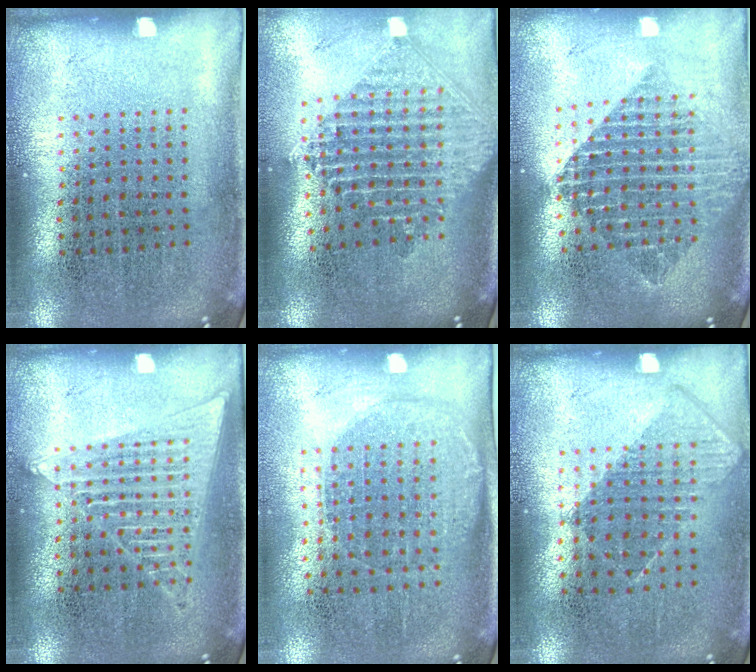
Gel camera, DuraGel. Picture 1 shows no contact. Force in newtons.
{"total": 2.4, "press": 1.9, "slide": 1.5}
{"total": 2.0, "press": 1.6, "slide": 1.1}
{"total": 1.4, "press": 1.4, "slide": 0.1}
{"total": 1.3, "press": 1.1, "slide": 0.6}
{"total": 0.8, "press": 0.7, "slide": 0.4}